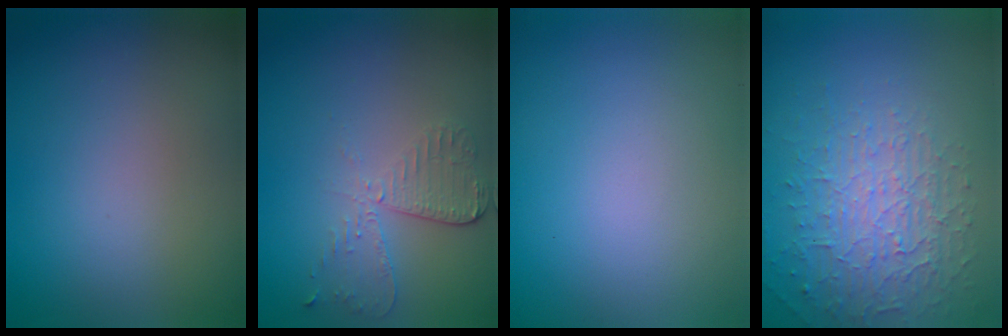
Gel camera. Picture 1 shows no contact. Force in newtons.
{"total": 2.9, "press": 2.6, "slide": 1.3}
{"total": 0.0}
{"total": 4.6, "press": 3.1, "slide": 3.4}